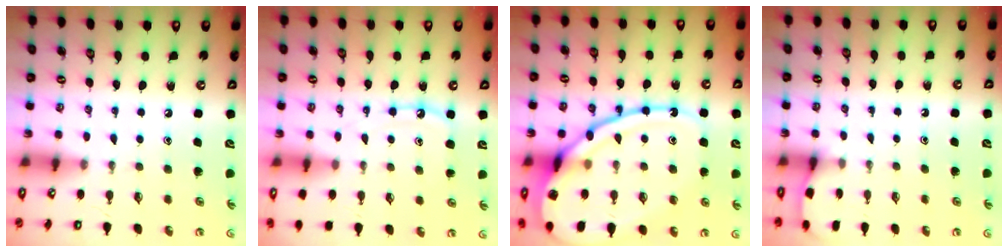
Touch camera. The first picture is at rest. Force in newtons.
{"total": 8.8, "press": 8.8, "slide": 0.5}
{"total": 20.0, "press": 20.0, "slide": 1.8}
{"total": 2.6, "press": 2.6, "slide": 0.3}